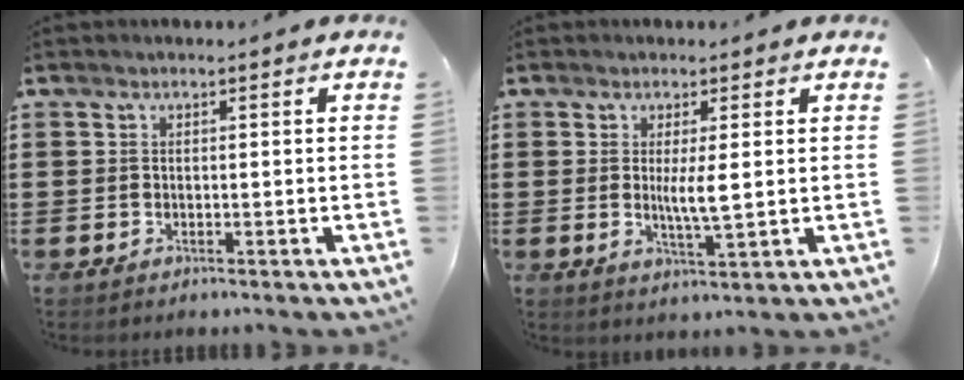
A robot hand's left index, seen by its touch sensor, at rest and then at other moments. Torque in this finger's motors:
{"motor_torque": [1.08, 0.03, 0.26, 0.08]}